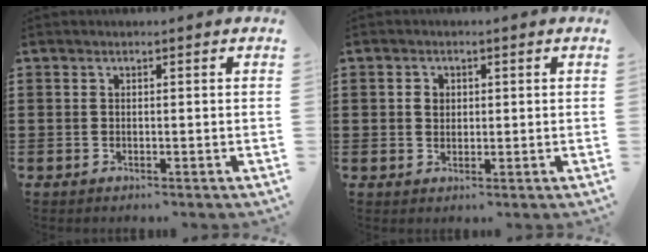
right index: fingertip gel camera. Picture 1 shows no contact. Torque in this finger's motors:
{"motor_torque": [0.05, -0.04, 0.01, 0.02]}